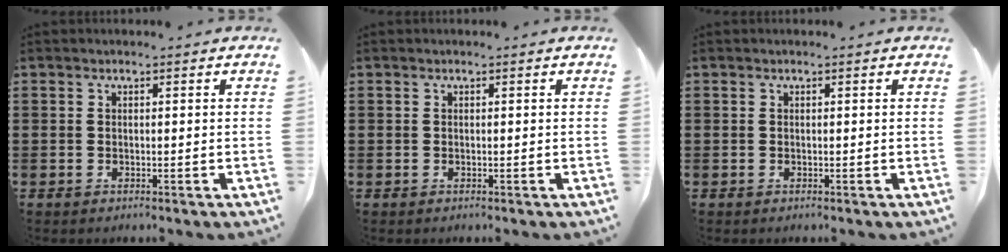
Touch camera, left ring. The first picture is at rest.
{"total": 0.0}
{"total": 0.0}